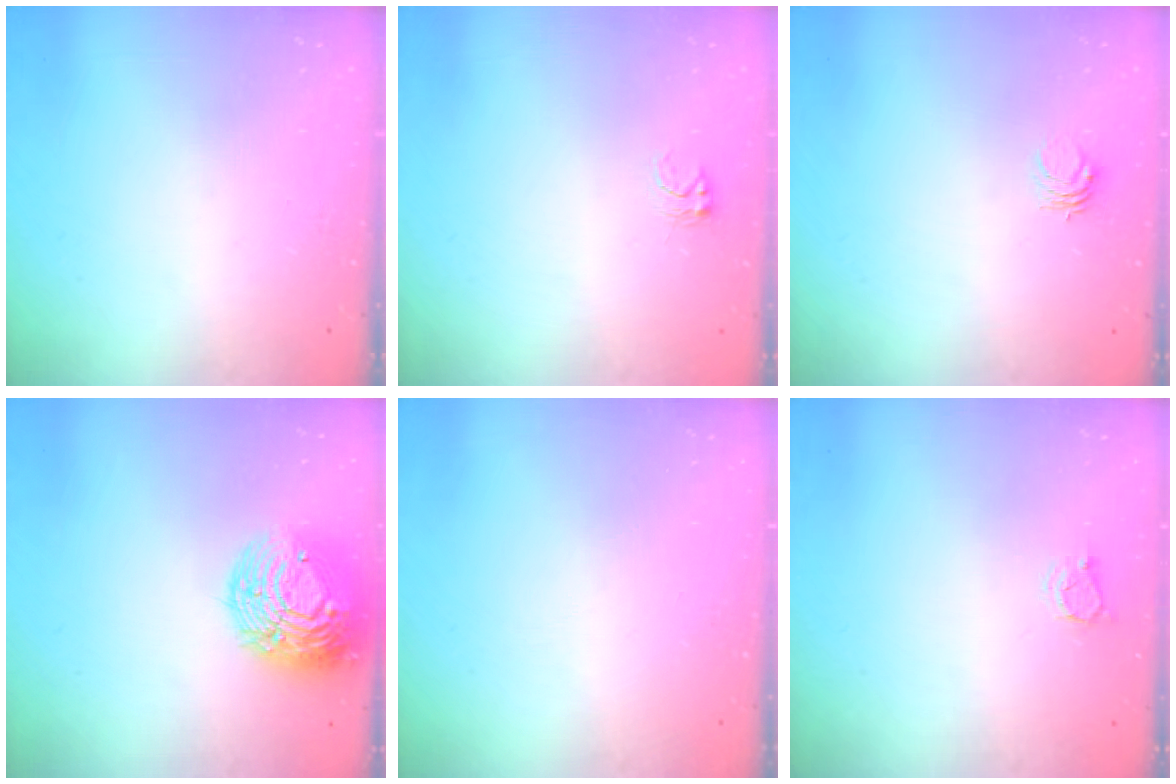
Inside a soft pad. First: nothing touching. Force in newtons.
{"total": 2.6, "press": 2.6, "slide": 0.2}
{"total": 3.5, "press": 3.5, "slide": 0.3}
{"total": 18.6, "press": 18.5, "slide": 1.5}
{"total": 0.0}
{"total": 3.1, "press": 3.1, "slide": 0.4}